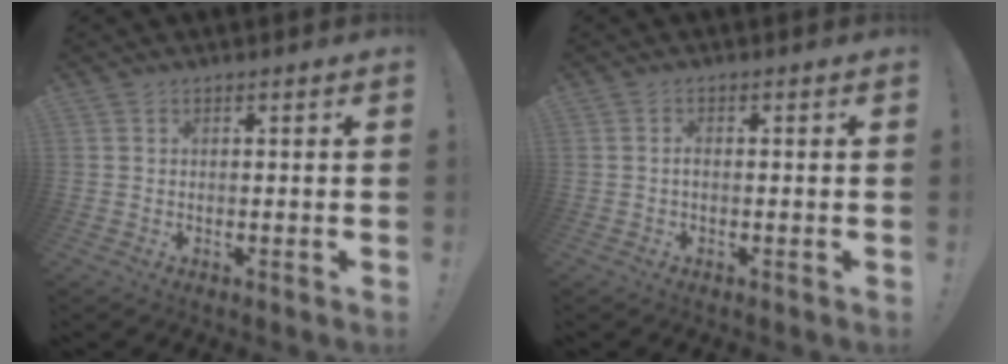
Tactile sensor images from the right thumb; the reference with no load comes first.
{"total": 1.1, "force": [-0.5, 0.4, 0.9], "torque": [-0.022, 0.006, -0.008]}